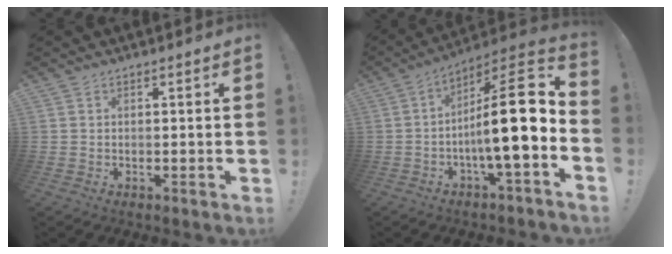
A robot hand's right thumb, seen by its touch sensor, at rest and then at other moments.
{"total": 18.3, "force": [-2.3, 3.5, 17.8], "torque": [-0.280, 0.005, -0.045]}